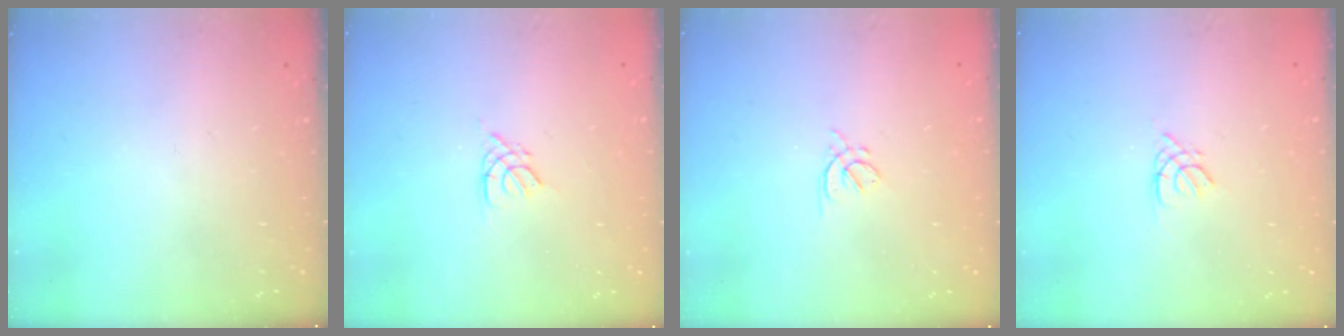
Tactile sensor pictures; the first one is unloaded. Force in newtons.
{"total": 2.7, "press": 2.7, "slide": 0.5}
{"total": 2.5, "press": 2.4, "slide": 0.6}
{"total": 1.3, "press": 1.3, "slide": 0.3}